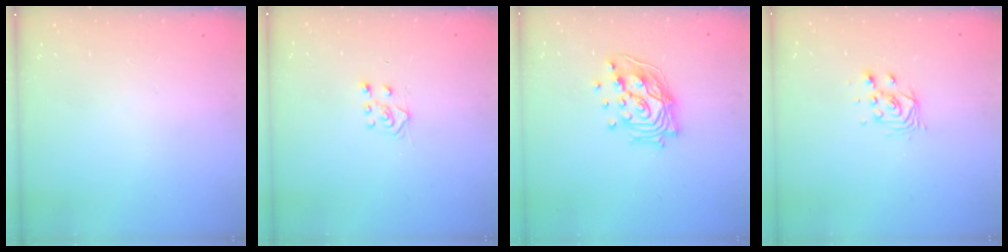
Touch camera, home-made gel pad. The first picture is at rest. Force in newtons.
{"total": 6.1, "press": 6.1, "slide": 0.5}
{"total": 15.9, "press": 15.1, "slide": 5.1}
{"total": 5.0, "press": 5.0, "slide": 0.3}